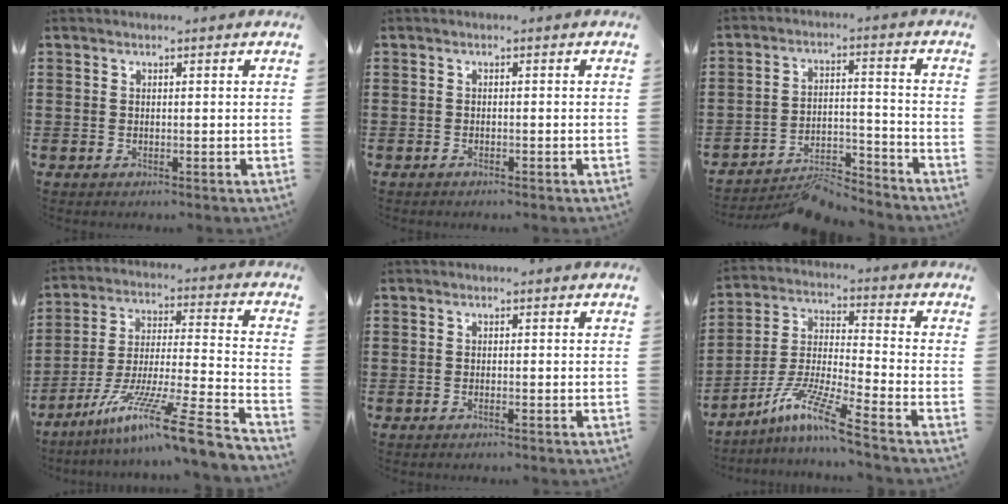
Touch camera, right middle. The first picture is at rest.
{"total": 0.7, "force": [-0.6, 0.1, 0.2], "torque": [-0.006, -0.003, -0.012]}
{"total": 6.3, "force": [-6.1, 0.9, 1.6], "torque": [-0.020, 0.016, -0.118]}
{"total": 13.2, "force": [-9.6, -0.1, 9.1], "torque": [-0.149, 0.009, -0.180]}
{"total": 0.6, "force": [-0.3, 0.0, 0.5], "torque": [-0.009, -0.001, -0.006]}
{"total": 9.6, "force": [-7.4, 0.2, 6.1], "torque": [-0.134, -0.012, -0.151]}